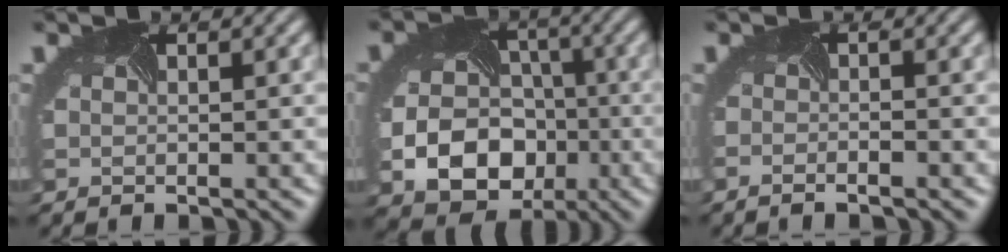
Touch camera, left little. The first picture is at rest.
{"total": 9.7, "force": [-3.1, 7.9, 4.9], "torque": [-0.076, -0.038, -0.054]}
{"total": 1.5, "force": [-1.1, 0.2, 1.0], "torque": [-0.013, -0.013, -0.011]}